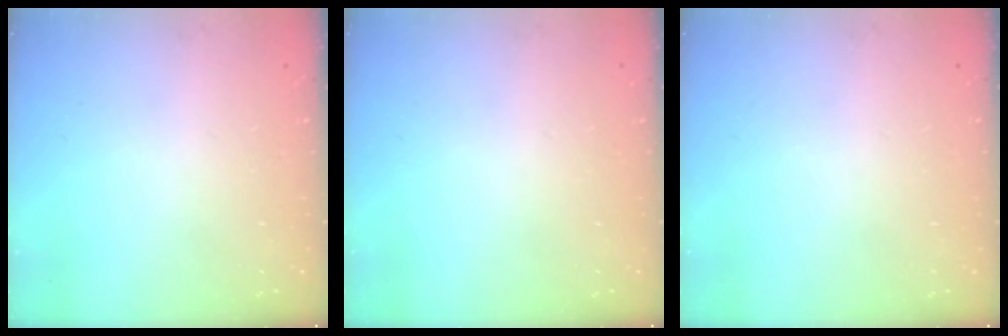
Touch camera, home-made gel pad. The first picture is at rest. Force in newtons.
{"total": 0.0}
{"total": 0.0}